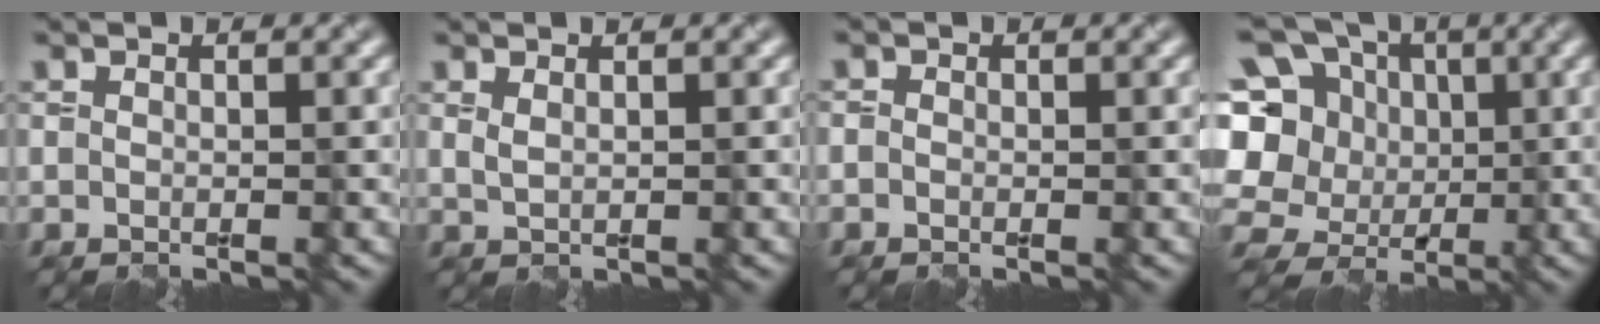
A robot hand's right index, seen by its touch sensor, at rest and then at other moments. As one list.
[{"total": 0.8, "force": [0.6, 0.2, 0.6], "torque": [-0.014, 0.000, 0.014]}, {"total": 0.6, "force": [-0.3, 0.5, 0.2], "torque": [-0.001, -0.001, -0.005]}, {"total": 12.0, "force": [1.0, 10.5, 5.6], "torque": [-0.148, 0.041, -0.007]}]